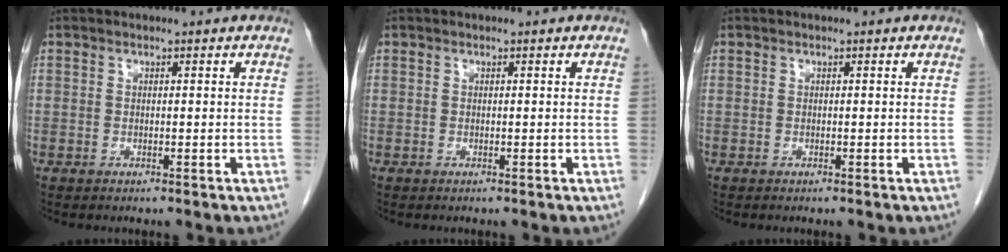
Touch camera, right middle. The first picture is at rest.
{"total": 0.0}
{"total": 0.0}